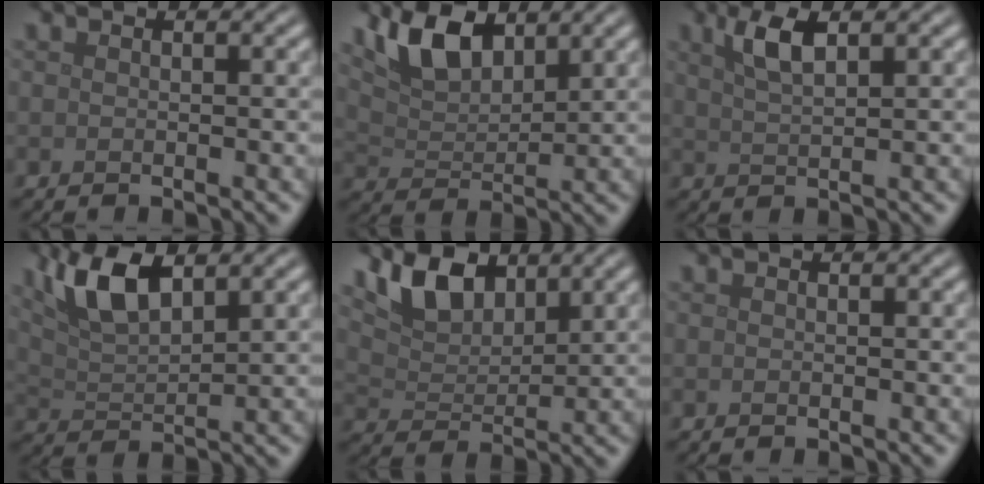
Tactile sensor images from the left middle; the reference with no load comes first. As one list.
[{"total": 5.0, "force": [3.3, 2.4, 3.0], "torque": [-0.065, 0.000, 0.061]}, {"total": 3.1, "force": [1.6, 0.9, 2.5], "torque": [-0.047, 0.003, 0.031]}, {"total": 5.7, "force": [3.3, 2.1, 4.2], "torque": [-0.090, 0.005, 0.061]}, {"total": 4.8, "force": [3.3, 2.4, 2.5], "torque": [-0.055, -0.001, 0.057]}, {"total": 0.0}]